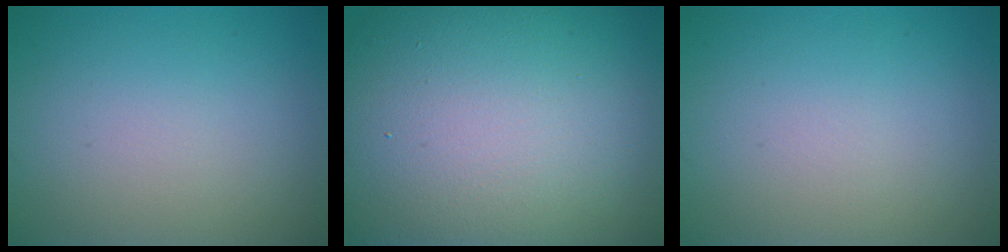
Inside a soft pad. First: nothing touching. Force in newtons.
{"total": 22.1, "press": 22.0, "slide": 1.5}
{"total": 0.0}